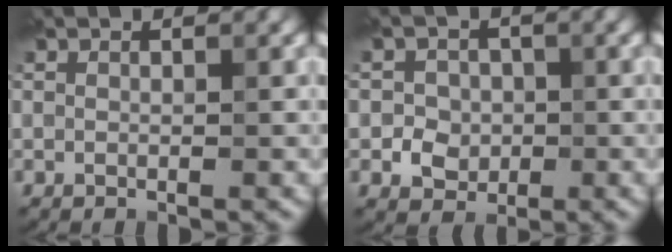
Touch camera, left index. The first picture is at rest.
{"total": 2.8, "force": [-0.6, 2.5, 1.0], "torque": [0.002, -0.003, -0.019]}